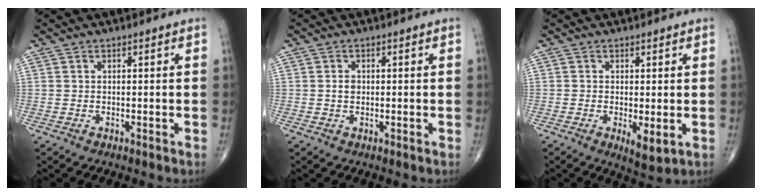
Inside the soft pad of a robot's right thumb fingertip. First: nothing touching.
{"total": 1.5, "force": [0.0, 1.1, 1.0], "torque": [-0.014, 0.003, 0.000]}
{"total": 4.3, "force": [-0.8, 1.5, 3.9], "torque": [-0.062, -0.015, -0.011]}